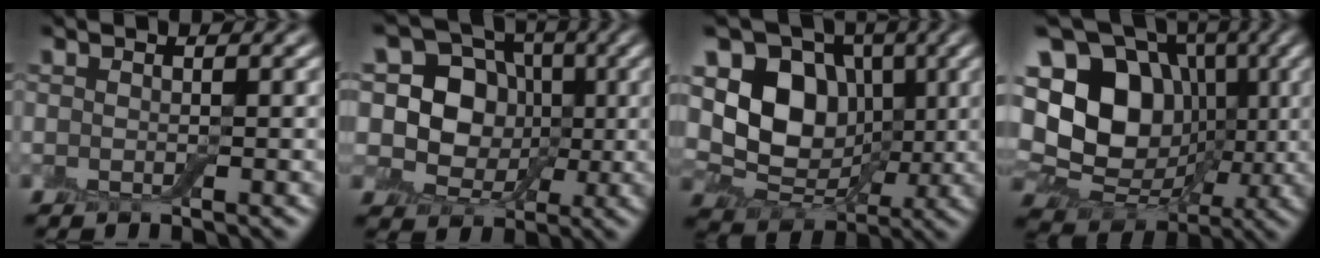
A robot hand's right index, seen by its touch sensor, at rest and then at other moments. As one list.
[{"total": 8.6, "force": [1.2, 7.2, 4.5], "torque": [-0.072, 0.016, -0.004]}, {"total": 8.4, "force": [1.3, 6.7, 4.9], "torque": [-0.088, -0.011, 0.015]}, {"total": 16.9, "force": [1.7, 13.8, 9.5], "torque": [-0.196, 0.027, 0.025]}]